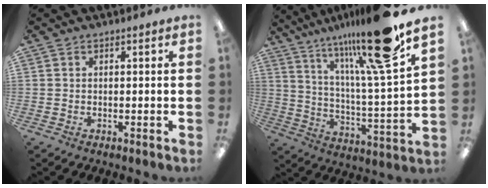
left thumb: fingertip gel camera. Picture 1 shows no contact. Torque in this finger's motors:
{"motor_torque": [2.79, 0.95, 1.92, -0.85, 0.19]}